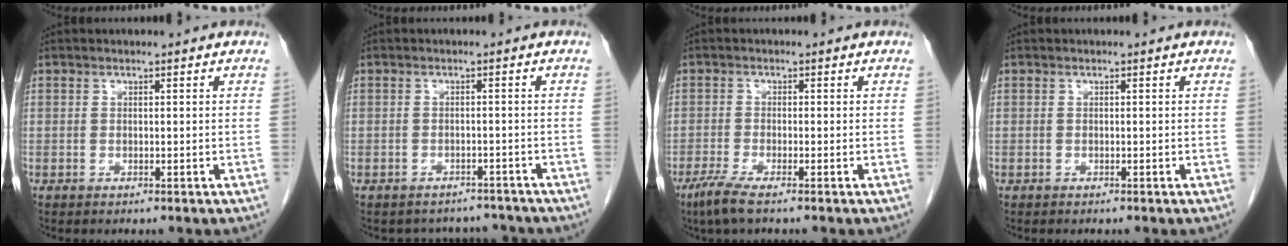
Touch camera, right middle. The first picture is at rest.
{"total": 6.2, "force": [-5.7, 2.3, 0.1], "torque": [0.006, 0.017, -0.066]}
{"total": 3.6, "force": [-2.5, 0.0, 2.6], "torque": [-0.060, -0.012, -0.055]}
{"total": 0.0}